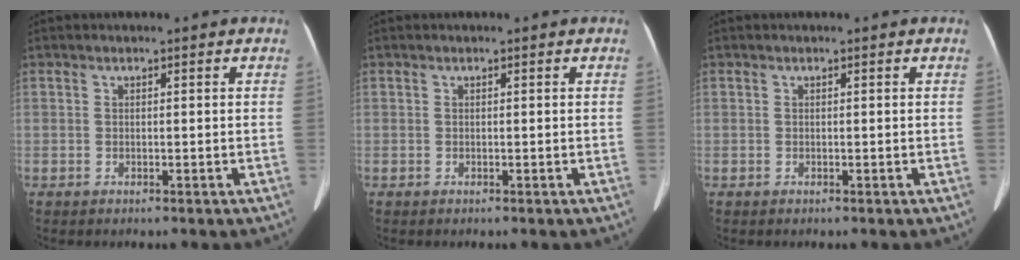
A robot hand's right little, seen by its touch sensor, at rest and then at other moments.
{"total": 0.0}
{"total": 0.0}